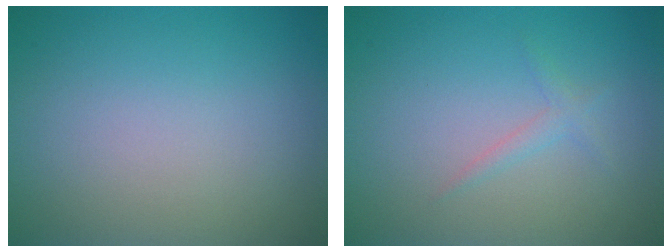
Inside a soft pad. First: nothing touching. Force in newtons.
{"total": 1.1, "press": 1.1, "slide": 0.0}